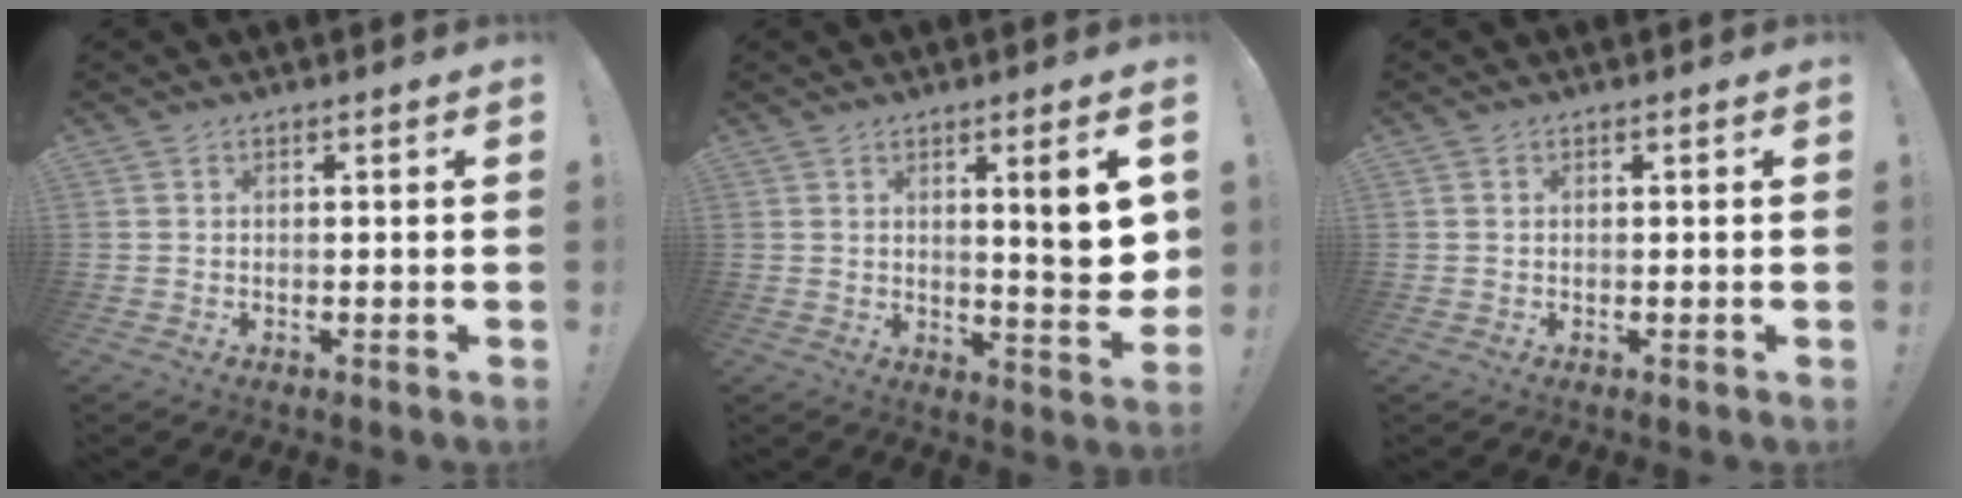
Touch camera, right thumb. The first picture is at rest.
{"total": 9.6, "force": [2.8, 1.1, 9.1], "torque": [-0.107, -0.026, 0.038]}
{"total": 0.0}